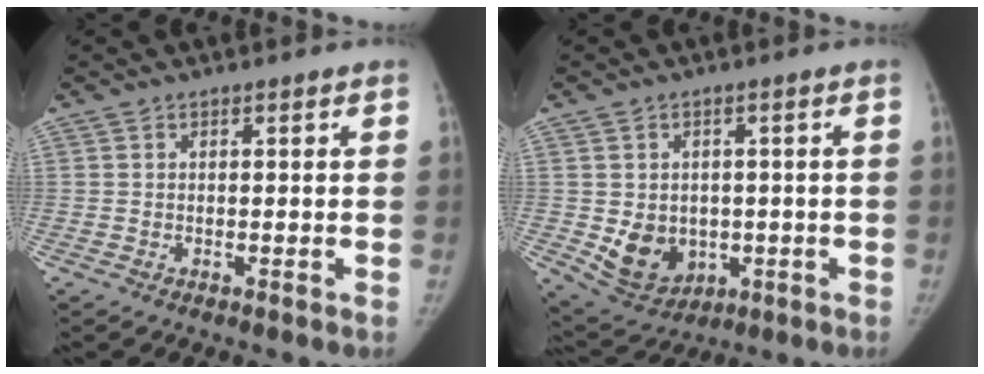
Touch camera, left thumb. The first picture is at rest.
{"total": 9.0, "force": [-1.3, 7.4, 5.0], "torque": [-0.049, -0.001, 0.001]}